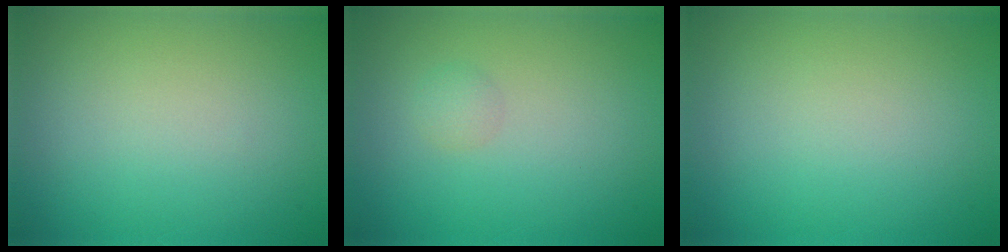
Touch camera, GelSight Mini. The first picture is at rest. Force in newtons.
{"total": 1.0, "press": 1.0, "slide": 0.0}
{"total": 0.0}